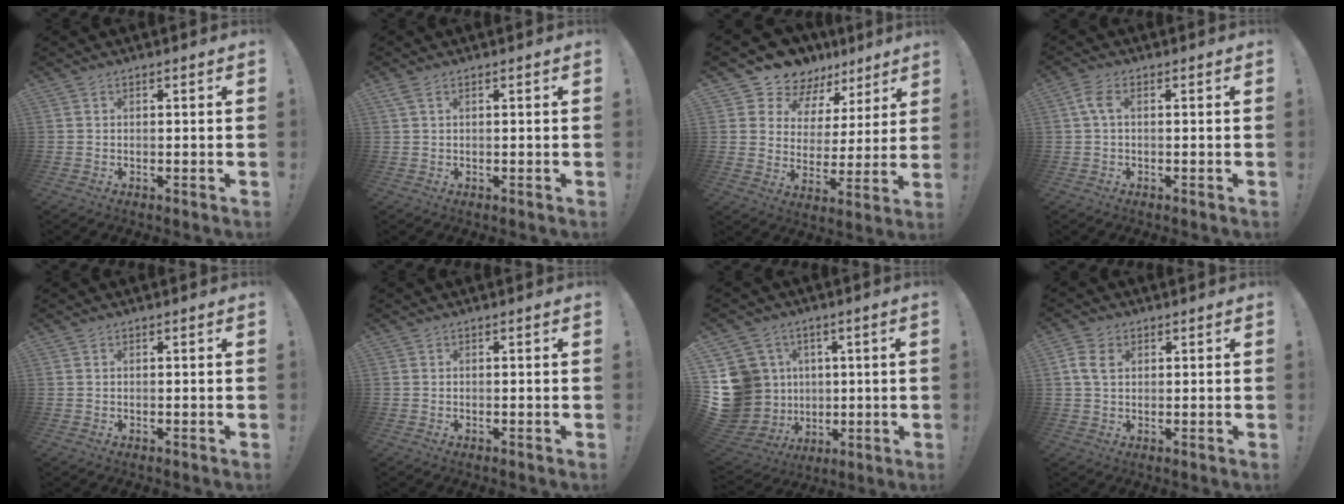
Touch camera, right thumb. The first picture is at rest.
{"total": 1.8, "force": [0.9, 0.6, 1.5], "torque": [-0.035, 0.003, 0.017]}
{"total": 11.1, "force": [9.5, 5.6, 1.2], "torque": [-0.042, -0.083, 0.177]}
{"total": 3.3, "force": [0.4, 1.4, 2.9], "torque": [-0.066, 0.004, 0.007]}
{"total": 0.0}
{"total": 0.0}
{"total": 16.8, "force": [1.2, 15.3, 6.9], "torque": [-0.158, -0.003, 0.058]}
{"total": 5.4, "force": [1.6, 3.7, 3.7], "torque": [-0.074, 0.008, 0.032]}